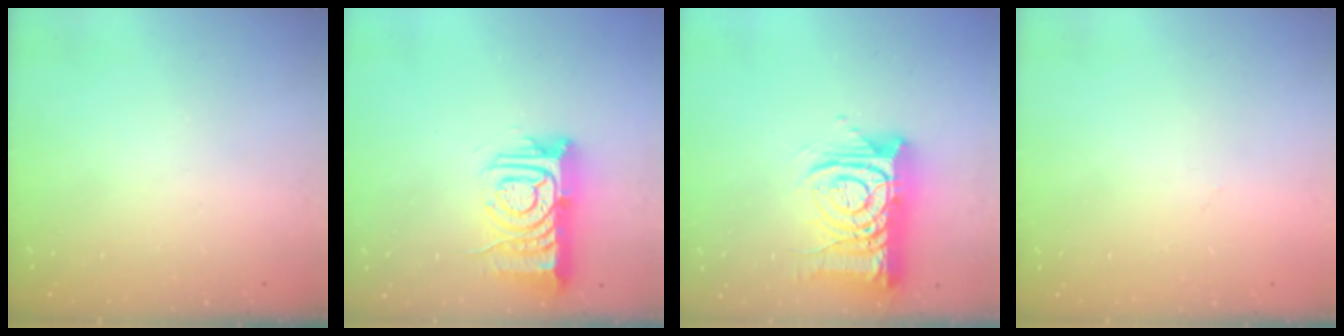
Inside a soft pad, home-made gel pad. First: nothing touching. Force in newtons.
{"total": 12.4, "press": 12.3, "slide": 1.3}
{"total": 15.3, "press": 15.2, "slide": 1.7}
{"total": 0.0}